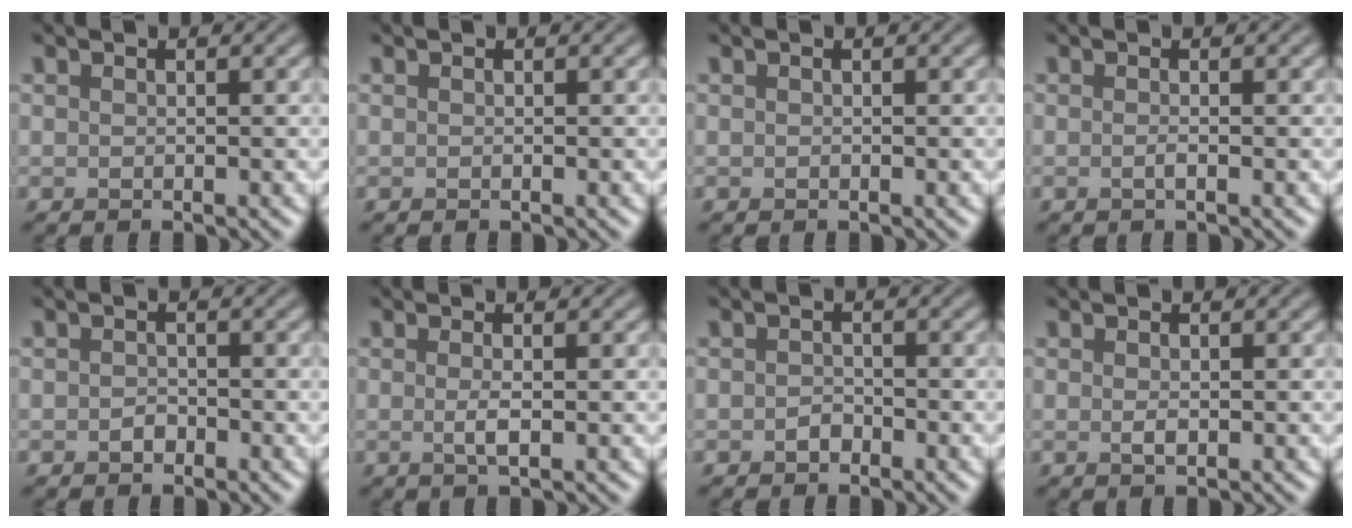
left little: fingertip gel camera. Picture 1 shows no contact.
{"total": 0.0}
{"total": 0.0}
{"total": 0.7, "force": [-0.1, 0.2, 0.7], "torque": [-0.012, -0.001, -0.005]}
{"total": 1.0, "force": [-0.5, 0.7, 0.5], "torque": [-0.010, -0.002, -0.010]}
{"total": 1.5, "force": [0.0, 0.3, 1.5], "torque": [-0.029, -0.001, -0.003]}
{"total": 1.1, "force": [-0.6, 0.7, 0.5], "torque": [-0.010, 0.000, -0.012]}
{"total": 0.9, "force": [0.0, 0.4, 0.8], "torque": [-0.018, -0.003, 0.000]}